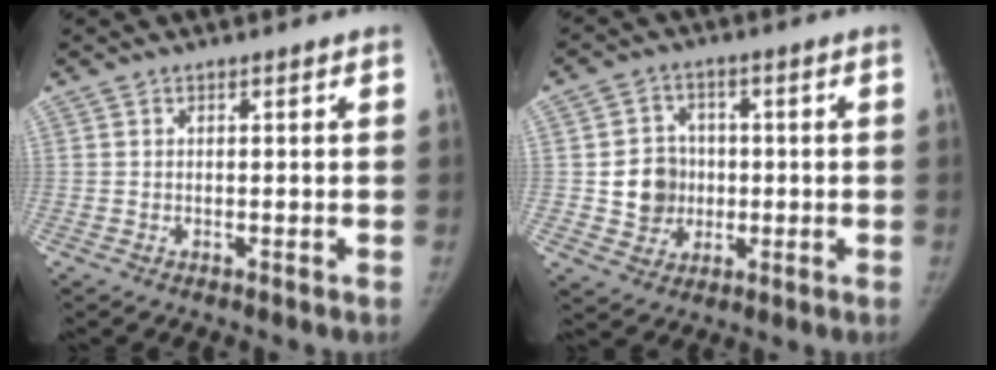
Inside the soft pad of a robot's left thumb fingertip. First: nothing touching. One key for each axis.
{"total": 8.2, "fx": -0.4, "fy": 7.5, "fz": 3.2, "tx": -0.018, "ty": 0.009, "tz": -0.005}